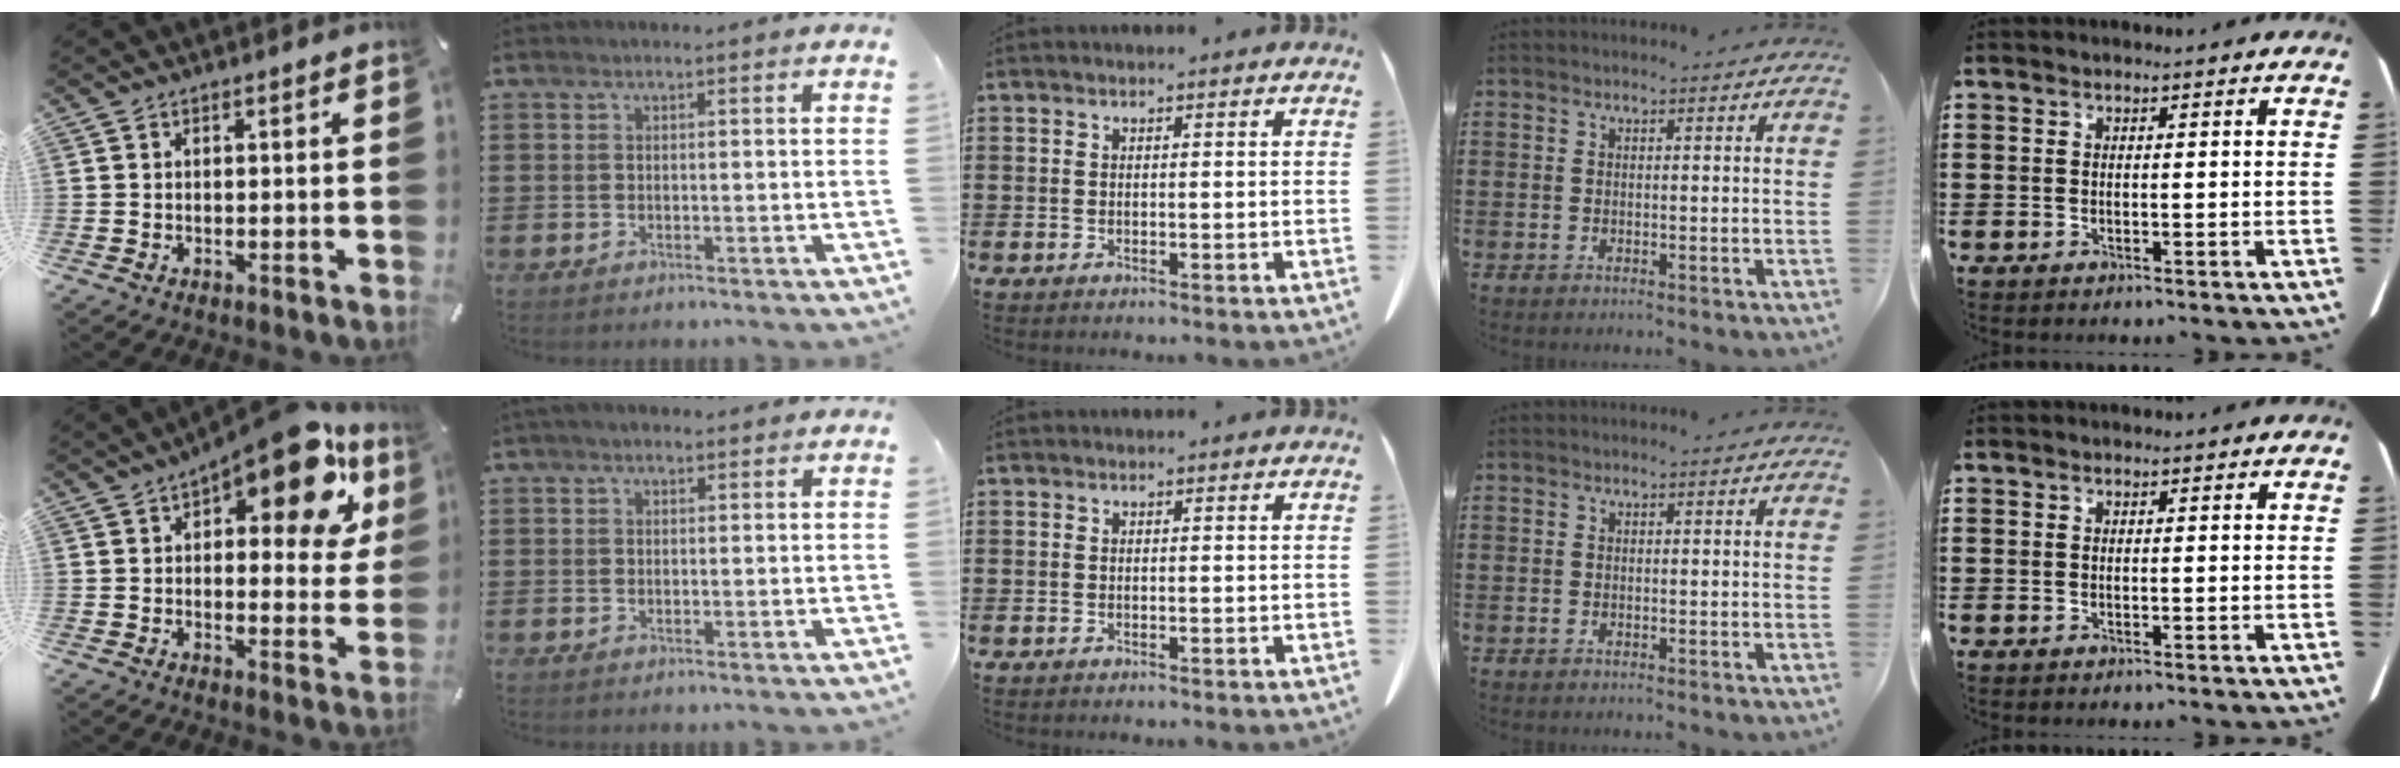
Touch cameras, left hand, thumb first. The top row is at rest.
{"thumb": {"total": 17.5, "force": [10.2, 7.1, 12.4], "torque": [-0.160, -0.062, 0.163]}, "index": {"total": 1.6, "force": [1.2, 0.8, 0.8], "torque": [-0.017, 0.006, 0.023]}}